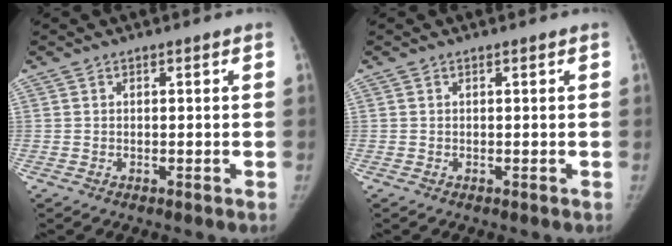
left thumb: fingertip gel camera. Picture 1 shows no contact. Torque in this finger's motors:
{"motor_torque": [0.01, 0.01, 0.00, 0.00, 0.02]}